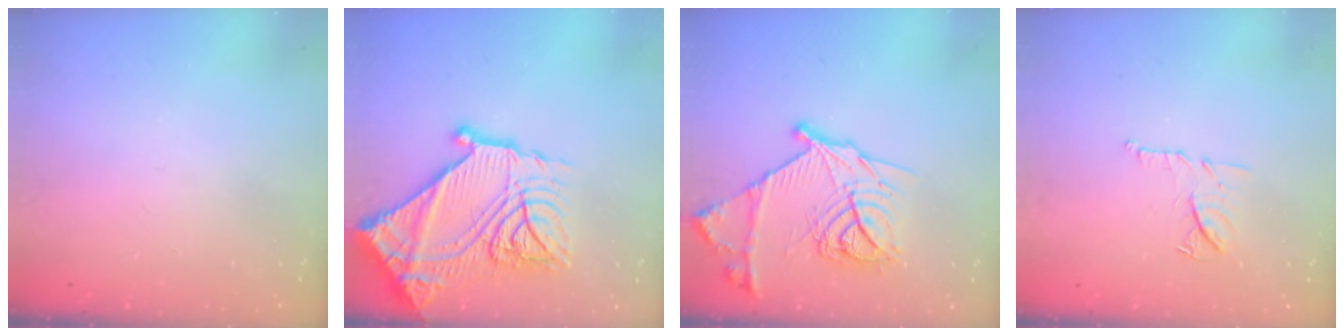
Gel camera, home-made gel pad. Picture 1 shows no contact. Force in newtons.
{"total": 28.8, "press": 28.7, "slide": 2.7}
{"total": 19.6, "press": 19.5, "slide": 1.5}
{"total": 9.1, "press": 9.1, "slide": 0.2}